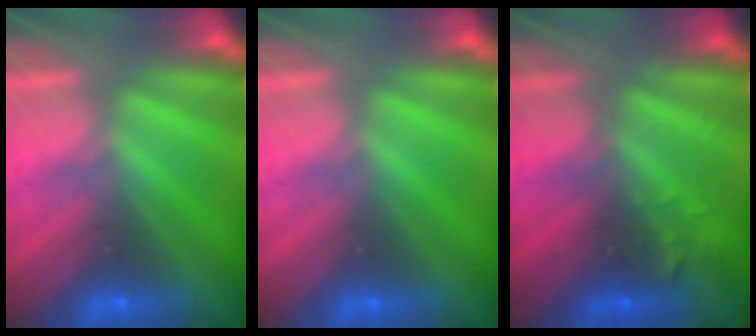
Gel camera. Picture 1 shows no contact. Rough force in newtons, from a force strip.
{"total": 0.0}
{"total": 2.8}